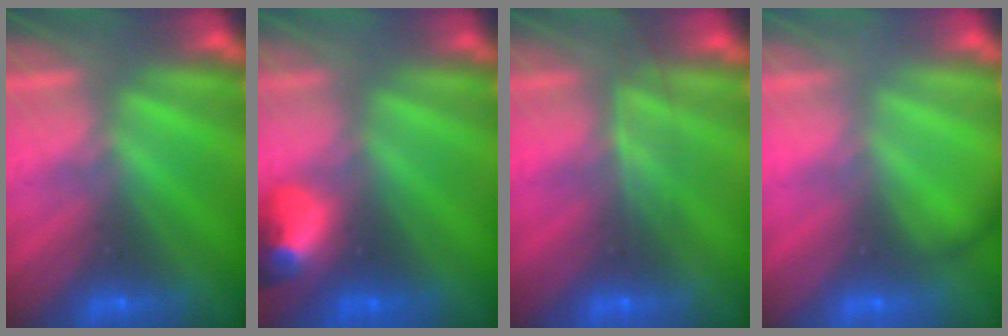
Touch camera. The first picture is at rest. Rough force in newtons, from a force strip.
{"total": 5.5}
{"total": 2.5}
{"total": 2.1}